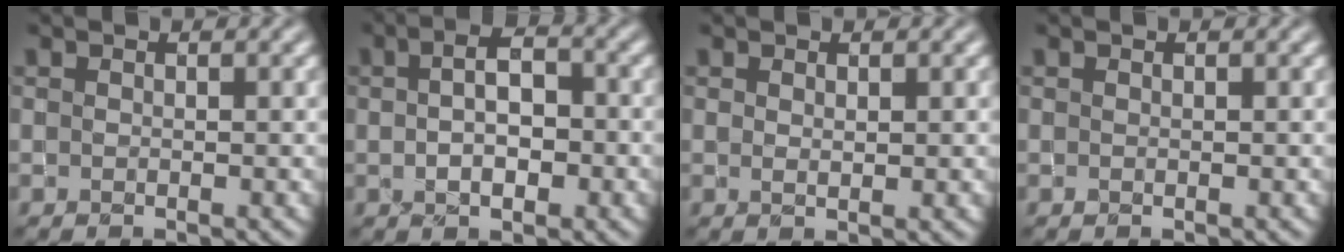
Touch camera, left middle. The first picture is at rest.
{"total": 3.9, "force": [0.0, 1.9, 3.4], "torque": [-0.051, 0.007, -0.001]}
{"total": 0.7, "force": [0.4, 0.1, 0.6], "torque": [-0.008, 0.000, 0.008]}
{"total": 0.0}